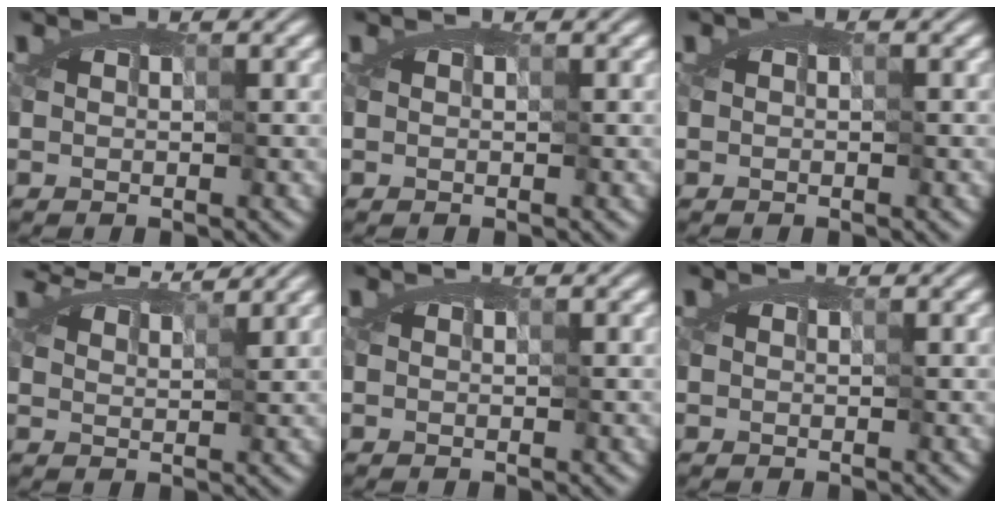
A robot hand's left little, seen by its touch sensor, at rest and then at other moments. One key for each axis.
{"total": 0.0}
{"total": 0.7, "fx": -0.3, "fy": 0.2, "fz": 0.6, "tx": -0.012, "ty": 0.000, "tz": -0.003}
{"total": 4.5, "fx": 4.1, "fy": 0.6, "fz": 1.7, "tx": -0.050, "ty": 0.010, "tz": 0.052}
{"total": 0.0}
{"total": 0.0}